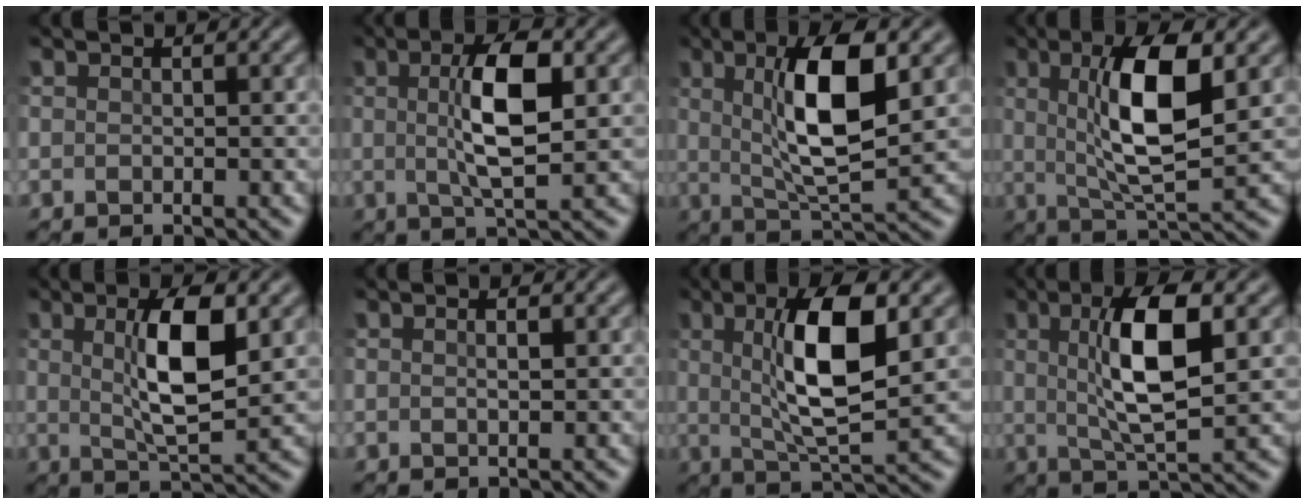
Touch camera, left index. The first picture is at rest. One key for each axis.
{"total": 5.8, "fx": 0.8, "fy": 1.3, "fz": 5.6, "tx": -0.110, "ty": 0.009, "tz": 0.014}
{"total": 7.9, "fx": 1.7, "fy": 2.0, "fz": 7.4, "tx": -0.133, "ty": 0.001, "tz": 0.029}
{"total": 7.8, "fx": 1.6, "fy": 1.9, "fz": 7.5, "tx": -0.136, "ty": 0.000, "tz": 0.026}
{"total": 6.1, "fx": 1.2, "fy": 1.4, "fz": 5.8, "tx": -0.108, "ty": 0.005, "tz": 0.024}
{"total": 0.7, "fx": 0.0, "fy": 0.0, "fz": 0.7, "tx": -0.016, "ty": 0.002, "tz": 0.003}
{"total": 7.8, "fx": 1.6, "fy": 1.9, "fz": 7.4, "tx": -0.134, "ty": 0.002, "tz": 0.027}
{"total": 7.1, "fx": 1.3, "fy": 1.7, "fz": 6.7, "tx": -0.125, "ty": 0.007, "tz": 0.022}